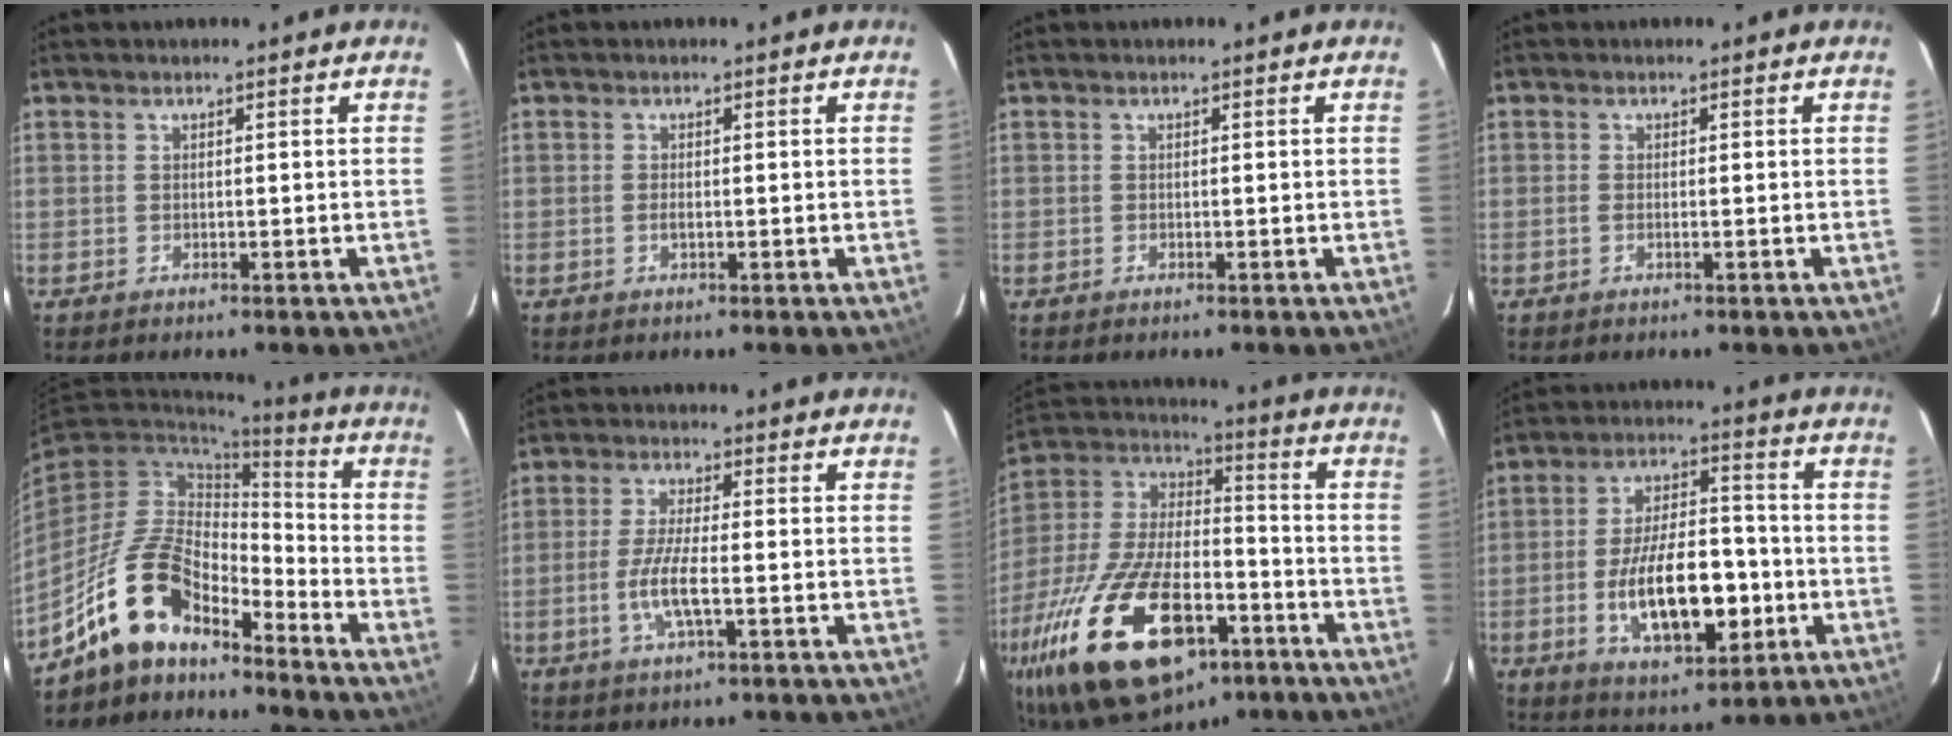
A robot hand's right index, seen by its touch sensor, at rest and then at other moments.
{"total": 1.0, "force": [-0.3, 0.4, 0.8], "torque": [-0.017, 0.000, -0.006]}
{"total": 0.0}
{"total": 0.9, "force": [-0.3, 0.0, 0.8], "torque": [-0.018, 0.000, -0.008]}
{"total": 14.0, "force": [-11.0, 5.7, 6.5], "torque": [-0.128, 0.020, -0.207]}
{"total": 6.9, "force": [-2.0, 1.2, 6.5], "torque": [-0.132, -0.005, -0.041]}
{"total": 30.5, "force": [-15.5, 14.2, 22.1], "torque": [-0.452, -0.029, -0.257]}
{"total": 16.5, "force": [-4.4, 7.4, 14.1], "torque": [-0.265, 0.003, -0.059]}